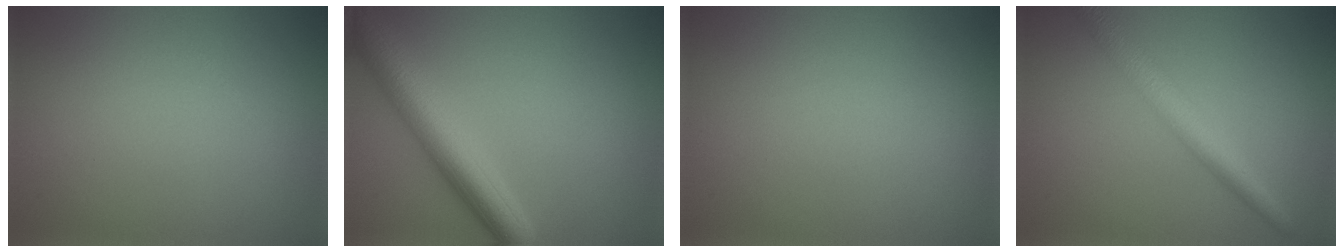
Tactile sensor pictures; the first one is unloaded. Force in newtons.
{"total": 6.2, "press": 6.2, "slide": 0.3}
{"total": 0.0}
{"total": 4.0, "press": 4.0, "slide": 0.1}